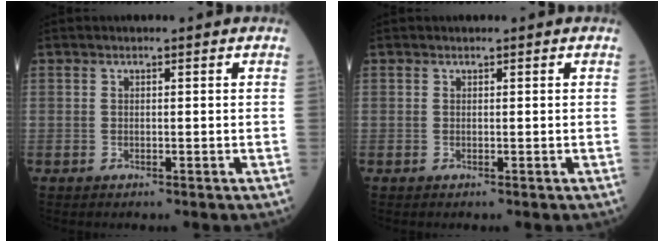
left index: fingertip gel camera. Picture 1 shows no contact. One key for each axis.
{"total": 0.0}